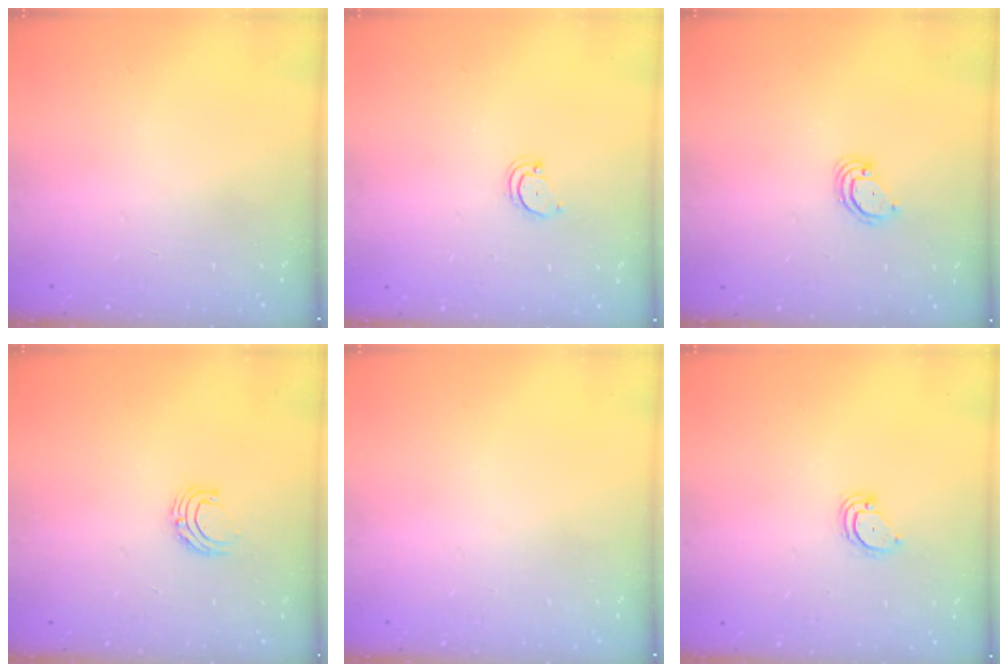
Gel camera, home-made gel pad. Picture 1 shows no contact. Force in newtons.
{"total": 2.7, "press": 2.7, "slide": 0.3}
{"total": 3.5, "press": 3.5, "slide": 0.2}
{"total": 5.5, "press": 5.5, "slide": 0.6}
{"total": 0.0}
{"total": 3.9, "press": 3.9, "slide": 0.2}